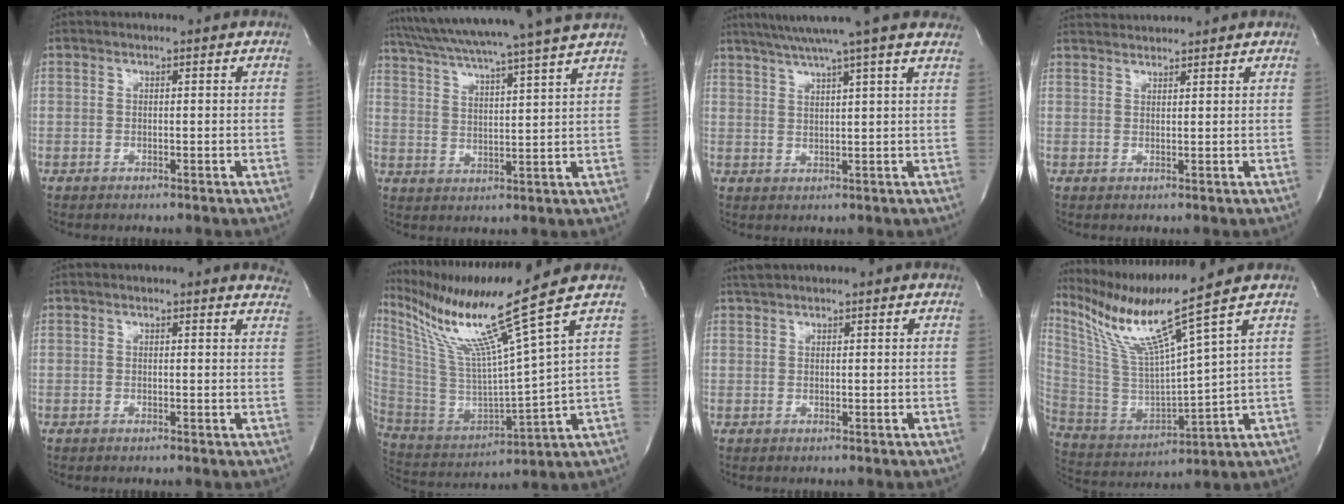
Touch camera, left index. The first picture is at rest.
{"total": 18.5, "force": [16.2, -2.2, 8.6], "torque": [-0.154, -0.014, 0.235]}
{"total": 14.5, "force": [12.2, -1.1, 7.8], "torque": [-0.136, 0.021, 0.157]}
{"total": 4.3, "force": [4.3, -0.3, 0.5], "torque": [-0.013, 0.028, 0.073]}
{"total": 3.5, "force": [3.5, 0.5, 0.1], "torque": [-0.001, -0.022, 0.009]}
{"total": 17.7, "force": [12.4, -3.8, 12.0], "torque": [-0.232, -0.048, 0.236]}
{"total": 1.8, "force": [1.7, 0.3, 0.5], "torque": [-0.013, 0.016, 0.034]}
{"total": 13.9, "force": [10.4, -3.7, 8.5], "torque": [-0.170, -0.034, 0.212]}